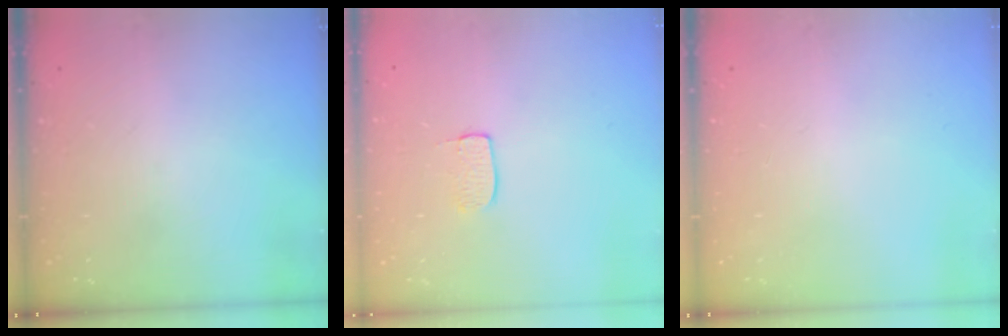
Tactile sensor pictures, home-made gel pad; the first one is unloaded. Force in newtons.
{"total": 5.0, "press": 5.0, "slide": 0.3}
{"total": 0.0}